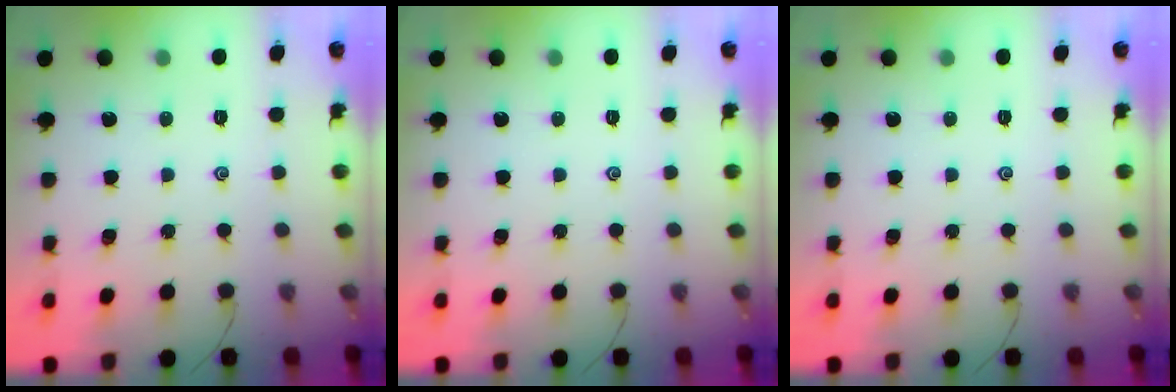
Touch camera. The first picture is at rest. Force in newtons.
{"total": 0.0}
{"total": 0.0}